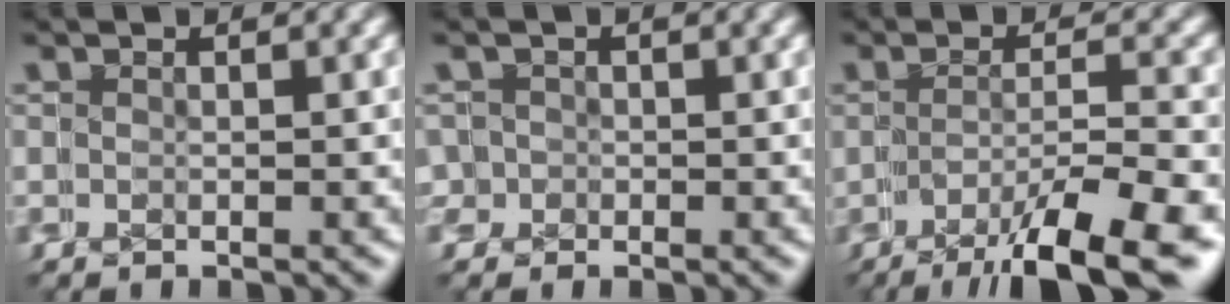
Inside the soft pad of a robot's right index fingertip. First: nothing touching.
{"total": 2.9, "force": [-0.4, 2.8, 0.5], "torque": [-0.003, 0.006, -0.015]}
{"total": 8.3, "force": [-6.4, 1.6, 5.0], "torque": [-0.053, -0.008, -0.084]}